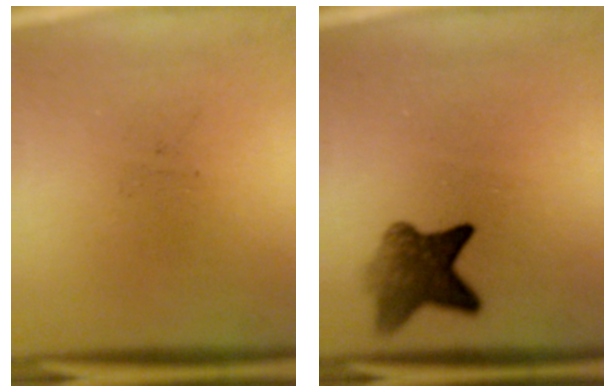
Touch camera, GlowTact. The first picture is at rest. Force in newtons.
{"total": 6.2}